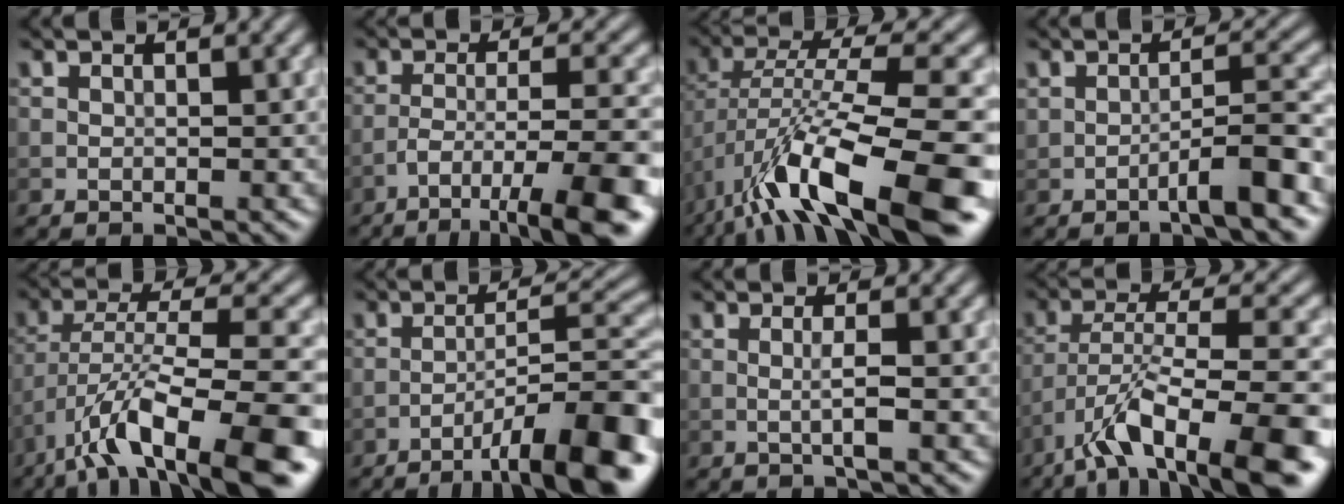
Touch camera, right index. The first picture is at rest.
{"total": 8.8, "force": [-5.3, 1.8, 6.8], "torque": [-0.107, 0.004, -0.080]}
{"total": 13.2, "force": [-6.7, 3.9, 10.7], "torque": [-0.191, 0.015, -0.117]}
{"total": 3.5, "force": [-2.0, 0.3, 2.9], "torque": [-0.045, 0.018, -0.039]}
{"total": 11.0, "force": [-6.7, 2.9, 8.2], "torque": [-0.135, 0.013, -0.122]}
{"total": 11.6, "force": [-7.2, 2.4, 8.8], "torque": [-0.131, 0.016, -0.109]}
{"total": 1.5, "force": [-0.1, 0.1, 1.5], "torque": [-0.029, 0.001, -0.007]}
{"total": 9.9, "force": [-6.2, 2.6, 7.3], "torque": [-0.119, 0.006, -0.113]}